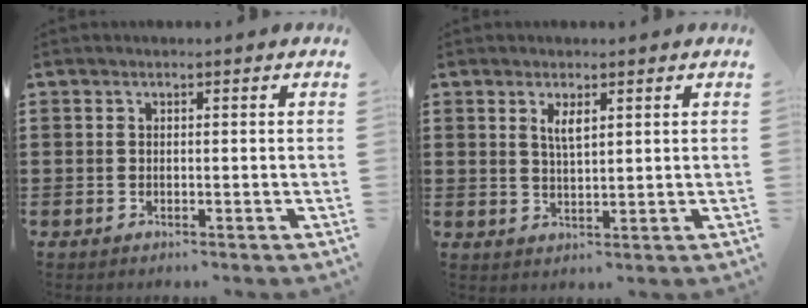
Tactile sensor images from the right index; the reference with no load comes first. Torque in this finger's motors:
{"motor_torque": [0.04, -0.02, 0.23, 0.09]}